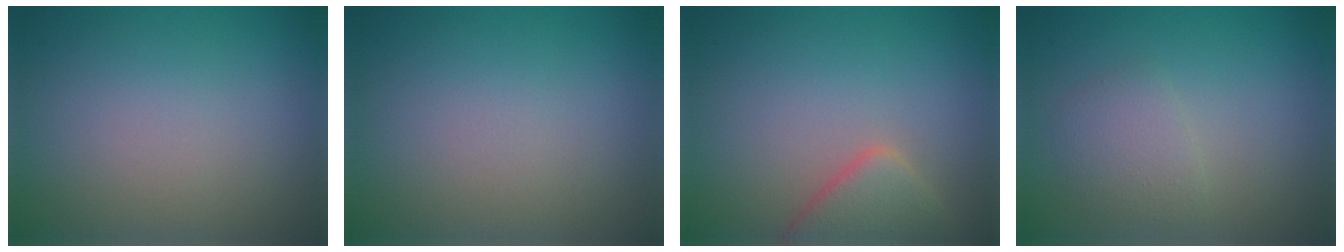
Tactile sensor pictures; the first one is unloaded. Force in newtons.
{"total": 0.0}
{"total": 4.1, "press": 4.1, "slide": 0.2}
{"total": 2.2, "press": 2.2, "slide": 0.0}